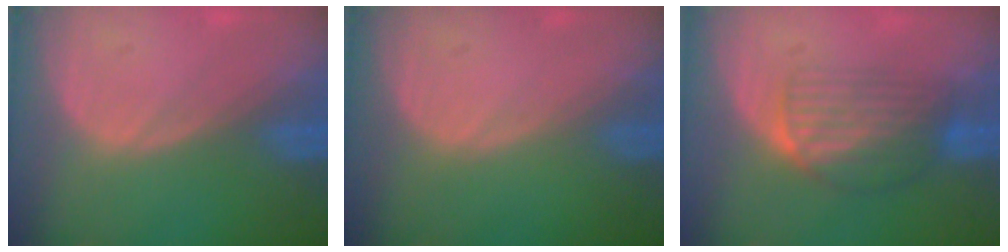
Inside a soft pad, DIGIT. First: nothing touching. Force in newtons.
{"total": 0.0}
{"total": 6.8, "press": 5.8, "slide": 3.4}